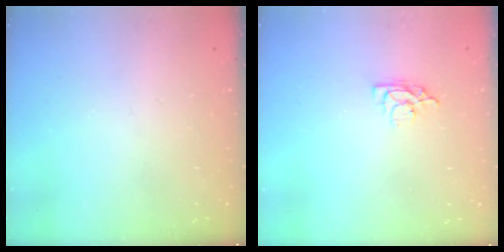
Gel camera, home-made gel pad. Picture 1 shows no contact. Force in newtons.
{"total": 3.8, "press": 3.8, "slide": 0.5}